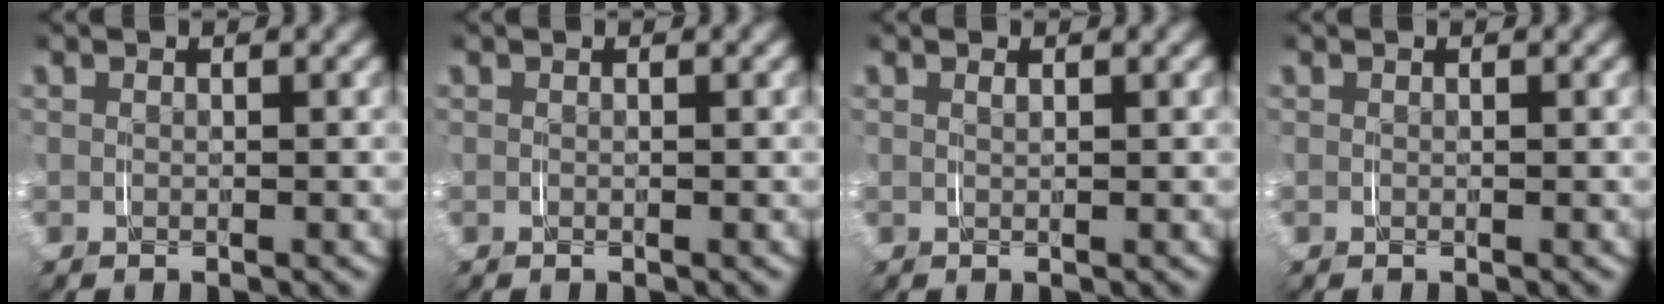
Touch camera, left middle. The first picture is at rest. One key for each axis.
{"total": 0.0}
{"total": 1.0, "fx": 0.6, "fy": -0.8, "fz": -0.2, "tx": 0.017, "ty": 0.006, "tz": 0.009}
{"total": 0.0}